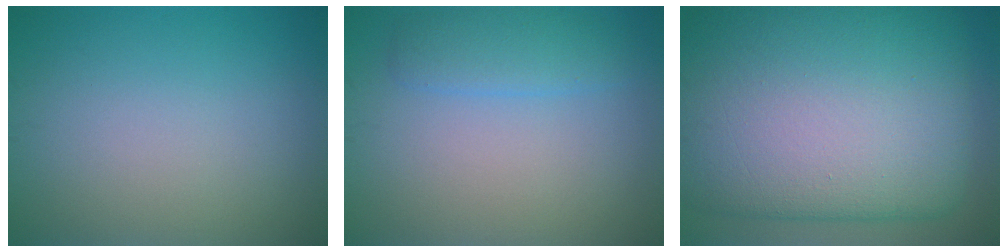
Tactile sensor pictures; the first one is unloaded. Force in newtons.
{"total": 2.5, "press": 2.5, "slide": 0.2}
{"total": 20.2, "press": 20.2, "slide": 0.3}